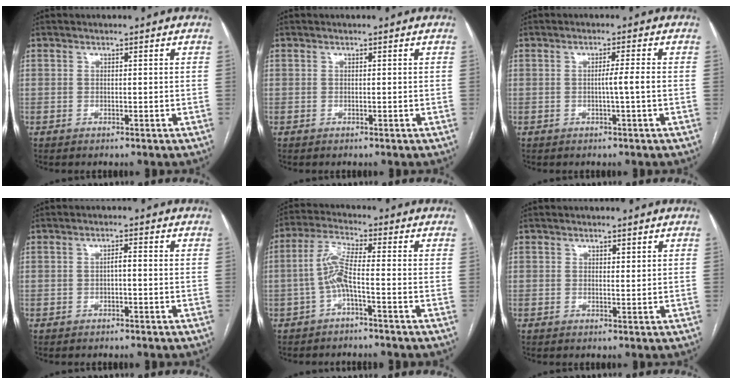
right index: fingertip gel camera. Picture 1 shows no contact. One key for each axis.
{"total": 0.0}
{"total": 2.4, "fx": -0.4, "fy": -0.7, "fz": 2.3, "tx": -0.035, "ty": 0.001, "tz": -0.008}
{"total": 1.3, "fx": -0.3, "fy": 0.3, "fz": 1.2, "tx": -0.019, "ty": 0.004, "tz": -0.006}
{"total": 5.6, "fx": -1.6, "fy": 0.3, "fz": 5.3, "tx": -0.115, "ty": 0.013, "tz": -0.034}
{"total": 3.8, "fx": 2.3, "fy": 2.0, "fz": 2.3, "tx": -0.030, "ty": -0.006, "tz": 0.042}